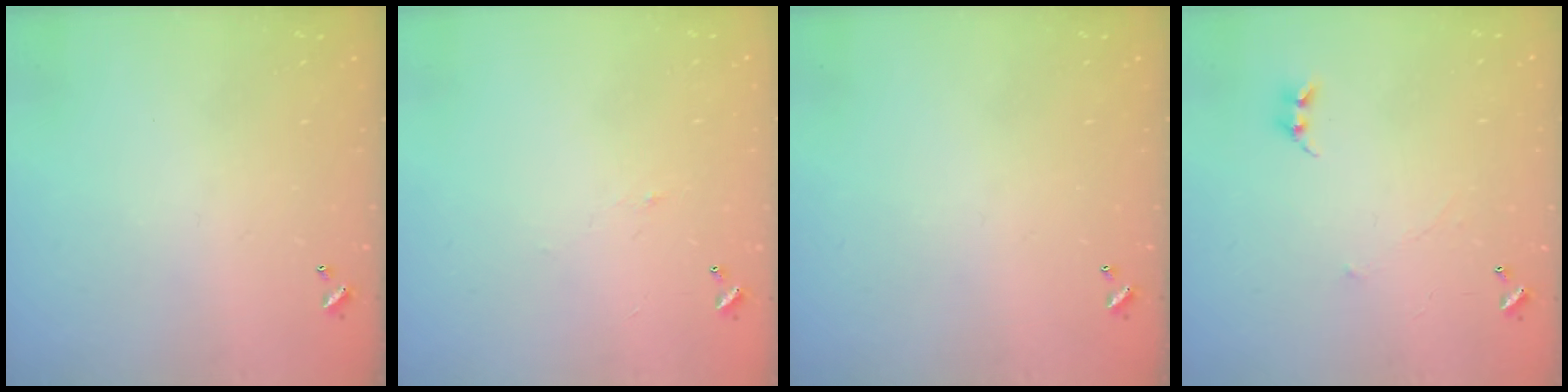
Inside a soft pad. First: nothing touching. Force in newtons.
{"total": 0.8, "press": 0.6, "slide": 0.6}
{"total": 0.0}
{"total": 0.9, "press": 0.8, "slide": 0.5}